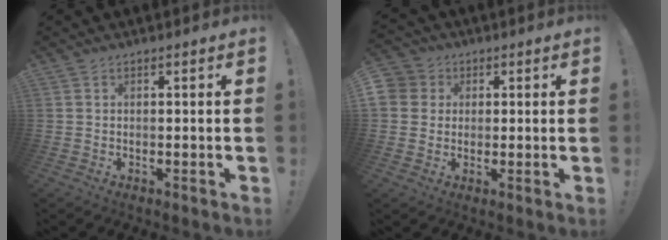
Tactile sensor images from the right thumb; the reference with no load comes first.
{"total": 6.0, "force": [1.3, 5.6, 1.7], "torque": [-0.038, 0.002, 0.025]}